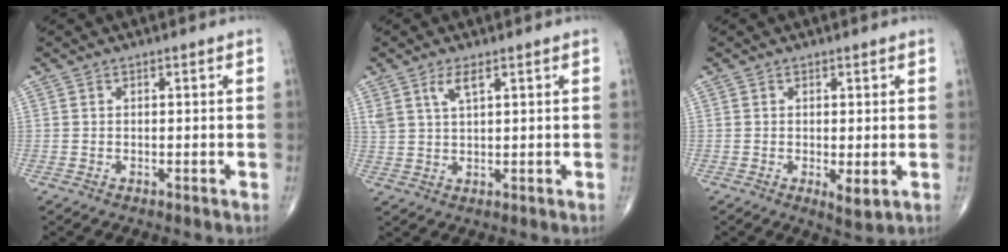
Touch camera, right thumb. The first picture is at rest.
{"total": 3.5, "force": [2.0, 1.0, 2.7], "torque": [-0.057, -0.006, 0.044]}
{"total": 3.0, "force": [-0.5, 1.0, 2.8], "torque": [-0.045, -0.011, -0.007]}